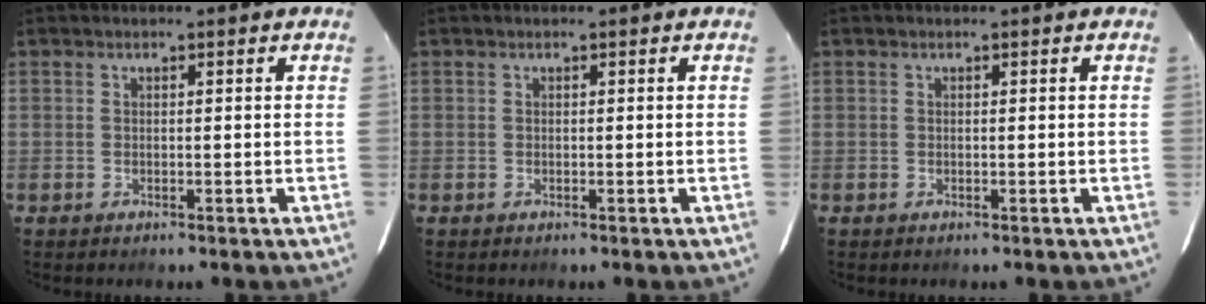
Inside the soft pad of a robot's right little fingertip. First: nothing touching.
{"total": 0.0}
{"total": 0.0}